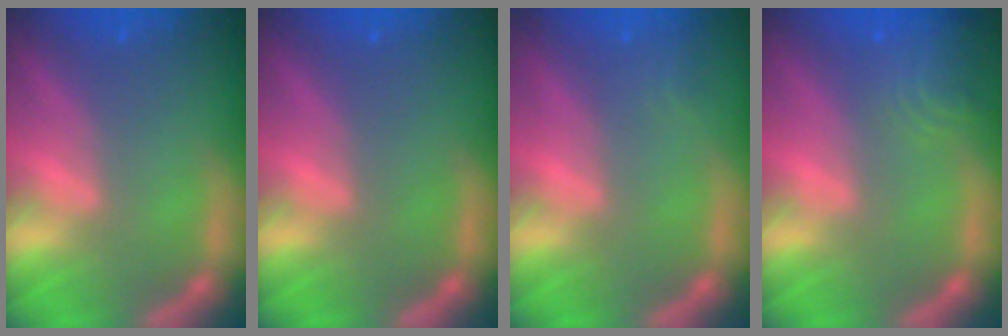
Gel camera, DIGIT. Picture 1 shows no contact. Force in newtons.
{"total": 0.0}
{"total": 0.9}
{"total": 4.0}